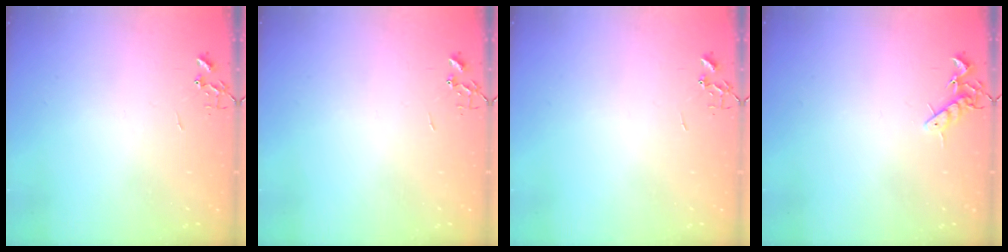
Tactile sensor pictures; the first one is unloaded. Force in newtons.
{"total": 0.0}
{"total": 0.0}
{"total": 7.4, "press": 7.4, "slide": 0.9}